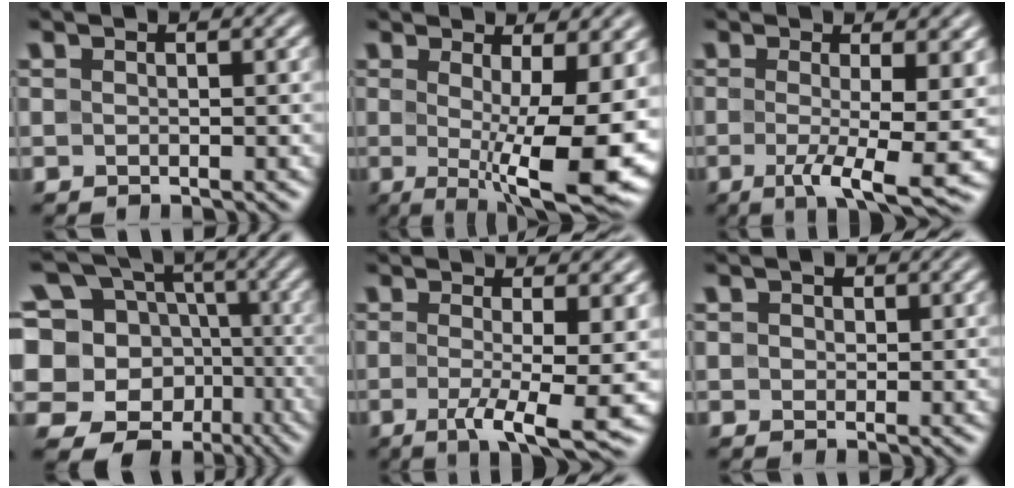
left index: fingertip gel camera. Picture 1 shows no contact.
{"total": 11.5, "force": [-0.8, 2.9, 11.1], "torque": [-0.146, -0.018, -0.008]}
{"total": 8.0, "force": [-1.3, 1.9, 7.7], "torque": [-0.115, -0.015, -0.019]}
{"total": 12.7, "force": [-1.7, 11.2, 5.7], "torque": [-0.136, 0.008, -0.009]}
{"total": 7.2, "force": [-1.4, 1.6, 6.8], "torque": [-0.106, -0.017, -0.021]}
{"total": 1.4, "force": [0.6, 1.1, 0.7], "torque": [-0.009, 0.002, 0.004]}